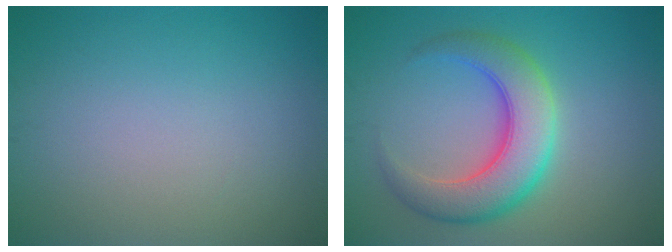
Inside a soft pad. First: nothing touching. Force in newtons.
{"total": 7.0, "press": 7.0, "slide": 0.2}